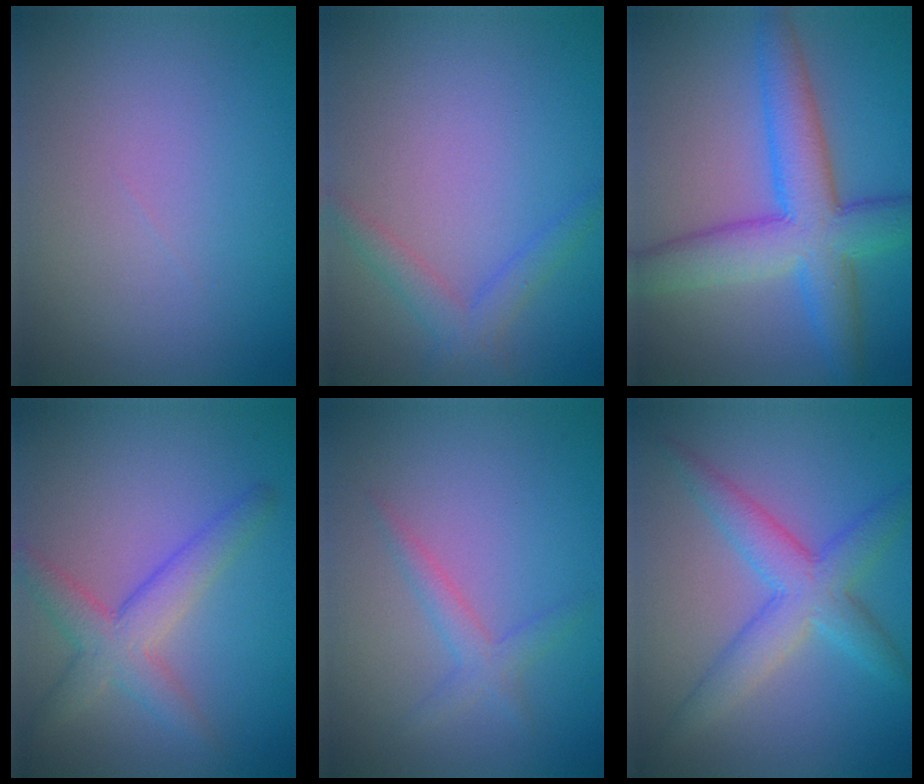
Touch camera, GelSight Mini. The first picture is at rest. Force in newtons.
{"total": 2.2, "press": 2.2, "slide": 0.1}
{"total": 7.6, "press": 7.6, "slide": 0.1}
{"total": 4.0, "press": 4.0, "slide": 0.1}
{"total": 1.9, "press": 1.9, "slide": 0.1}
{"total": 4.8, "press": 4.8, "slide": 0.2}